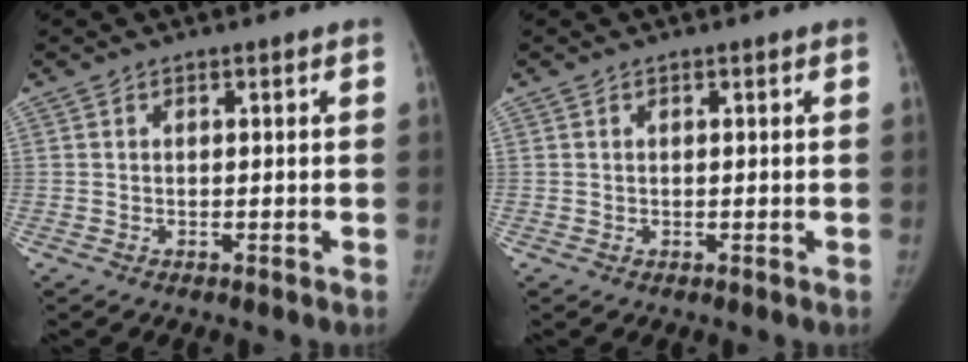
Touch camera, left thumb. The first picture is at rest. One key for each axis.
{"total": 0.0}